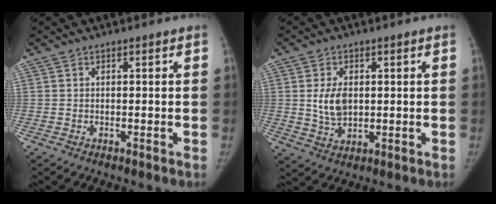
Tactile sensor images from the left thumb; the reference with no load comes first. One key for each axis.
{"total": 6.1, "fx": 0.8, "fy": 4.0, "fz": 4.5, "tx": -0.075, "ty": -0.008, "tz": 0.022}